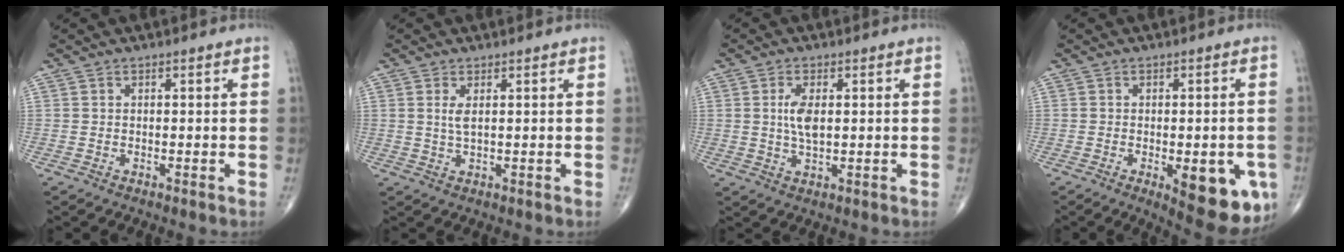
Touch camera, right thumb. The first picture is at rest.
{"total": 2.3, "force": [0.7, 0.7, 2.1], "torque": [-0.048, -0.005, 0.021]}
{"total": 4.8, "force": [0.8, 2.1, 4.3], "torque": [-0.087, -0.005, 0.017]}
{"total": 12.8, "force": [-4.1, 5.0, 11.0], "torque": [-0.114, -0.006, -0.037]}